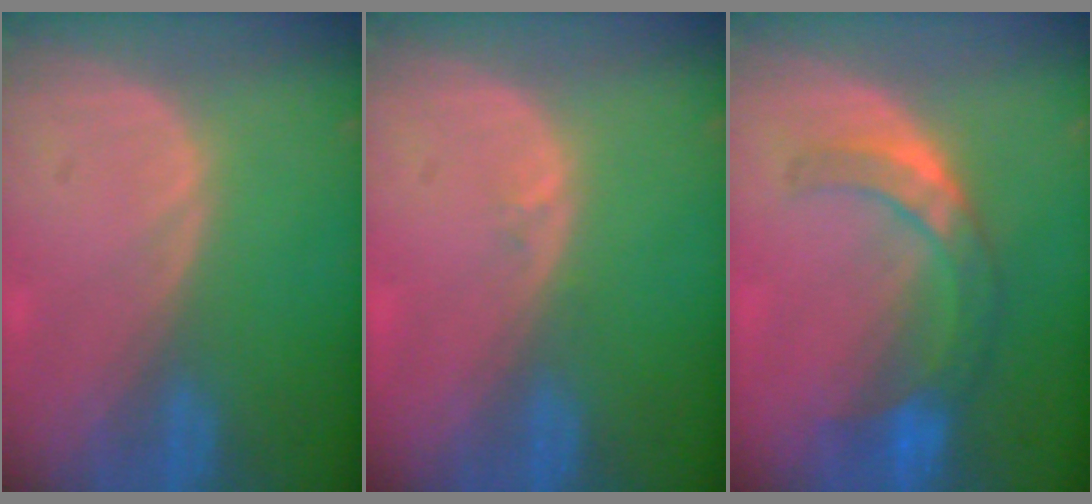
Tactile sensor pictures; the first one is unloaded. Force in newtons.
{"total": 0.6, "press": 0.5, "slide": 0.4}
{"total": 7.6, "press": 6.7, "slide": 3.6}